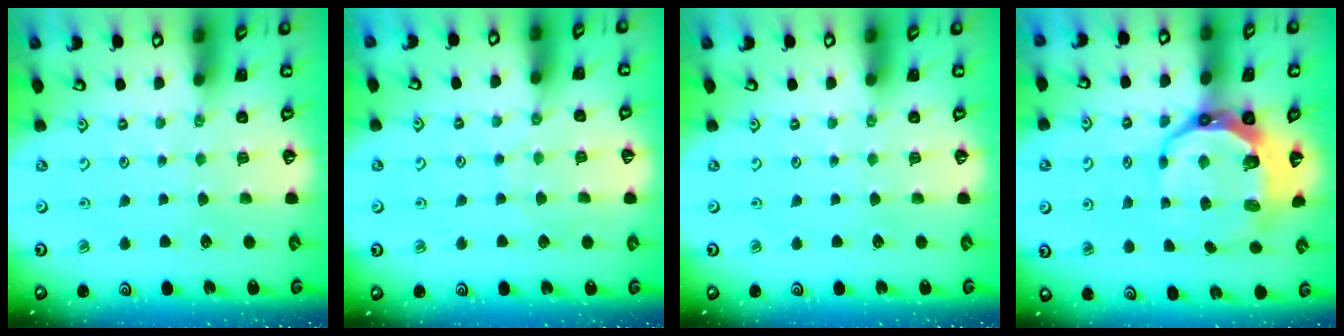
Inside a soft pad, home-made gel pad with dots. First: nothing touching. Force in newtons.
{"total": 5.7, "press": 5.6, "slide": 0.6}
{"total": 0.0}
{"total": 11.3, "press": 10.3, "slide": 4.5}